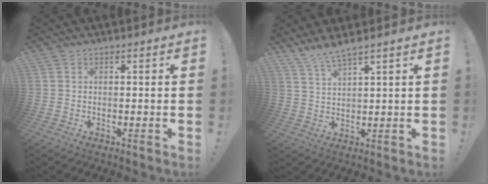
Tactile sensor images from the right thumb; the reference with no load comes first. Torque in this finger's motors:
{"motor_torque": [0.00, 0.00, 0.18, 0.07, 0.00]}